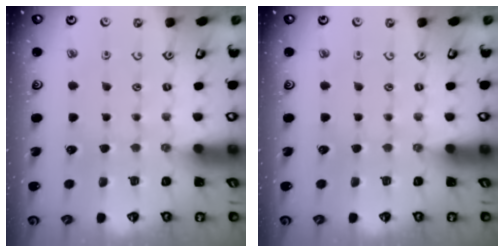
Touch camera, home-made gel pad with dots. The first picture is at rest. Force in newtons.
{"total": 0.0}